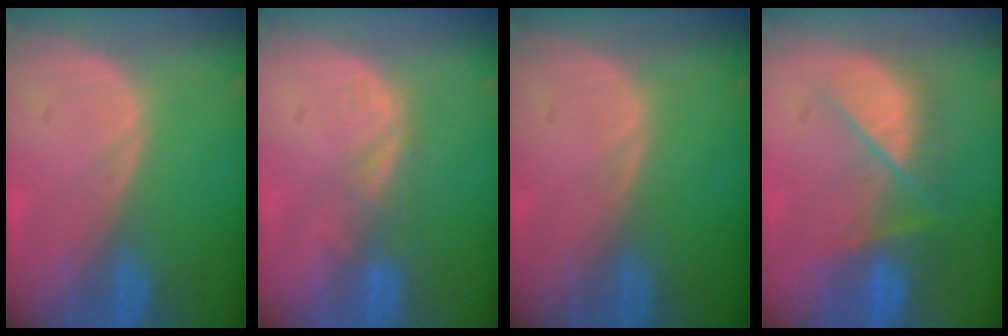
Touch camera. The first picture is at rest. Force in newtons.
{"total": 2.8, "press": 2.2, "slide": 1.7}
{"total": 0.0}
{"total": 7.9, "press": 7.2, "slide": 3.1}